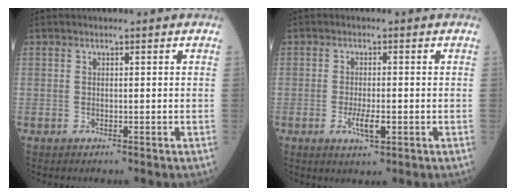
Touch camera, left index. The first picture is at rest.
{"total": 3.3, "force": [-1.1, 0.8, 3.0], "torque": [-0.060, -0.002, -0.018]}